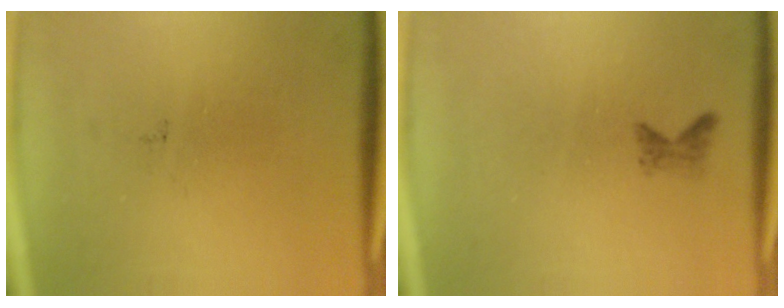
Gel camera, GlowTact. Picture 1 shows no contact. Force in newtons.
{"total": 0.9}